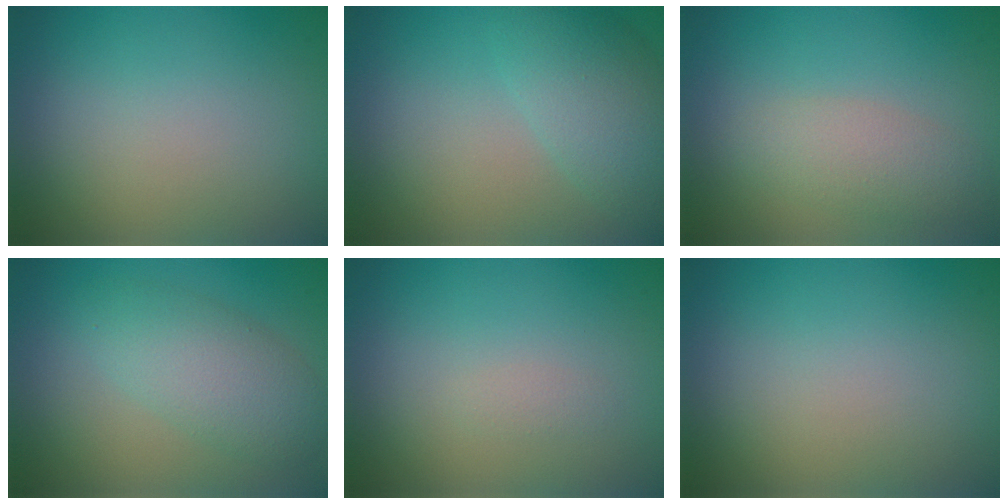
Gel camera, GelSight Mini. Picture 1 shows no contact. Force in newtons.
{"total": 4.6, "press": 4.6, "slide": 0.3}
{"total": 2.9, "press": 2.9, "slide": 0.1}
{"total": 4.3, "press": 4.3, "slide": 0.1}
{"total": 0.6, "press": 0.6, "slide": 0.1}
{"total": 0.0}